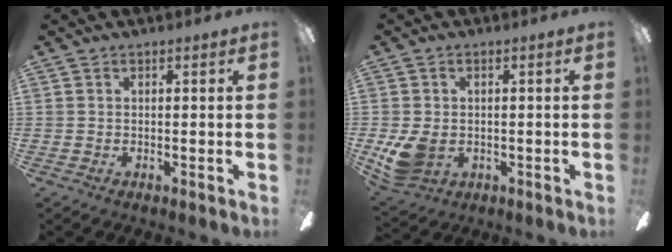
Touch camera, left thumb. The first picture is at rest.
{"total": 7.7, "force": [-1.4, 5.4, 5.4], "torque": [-0.125, 0.002, -0.021]}